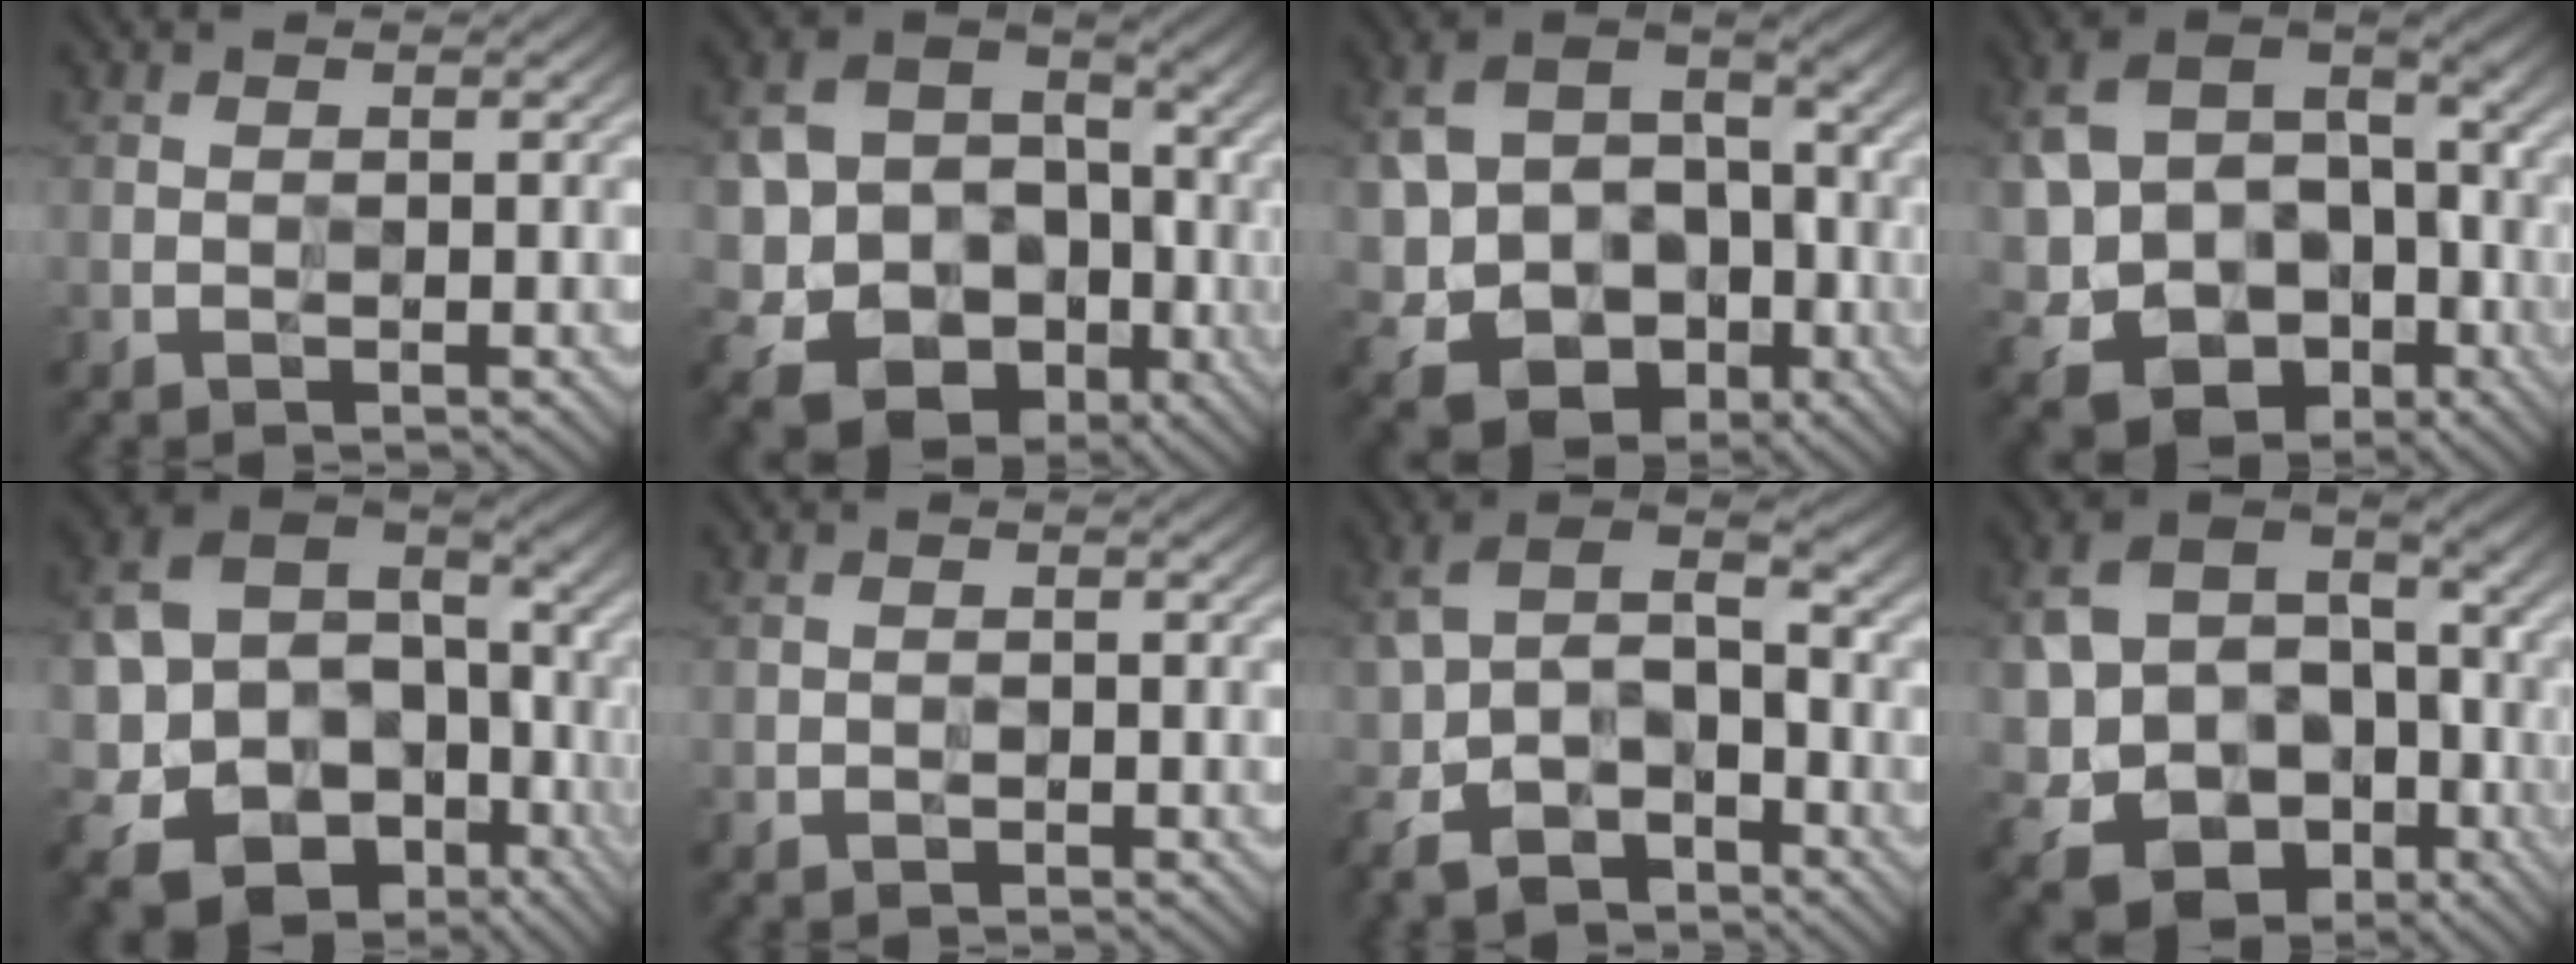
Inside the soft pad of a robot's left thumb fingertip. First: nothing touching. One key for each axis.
{"total": 15.3, "fx": -3.8, "fy": 12.5, "fz": 7.9, "tx": -0.164, "ty": -0.027, "tz": -0.080}
{"total": 14.7, "fx": -3.8, "fy": 11.4, "fz": 8.4, "tx": -0.183, "ty": -0.023, "tz": -0.062}
{"total": 16.0, "fx": -4.1, "fy": 12.4, "fz": 9.3, "tx": -0.206, "ty": -0.021, "tz": -0.060}
{"total": 18.9, "fx": -5.6, "fy": 15.2, "fz": 9.7, "tx": -0.210, "ty": -0.033, "tz": -0.072}
{"total": 0.8, "fx": -0.5, "fy": 0.5, "fz": 0.3, "tx": -0.004, "ty": -0.001, "tz": -0.010}
{"total": 12.0, "fx": -5.7, "fy": 7.6, "fz": 7.3, "tx": -0.177, "ty": -0.032, "tz": -0.106}
{"total": 16.5, "fx": -4.6, "fy": 13.1, "fz": 9.0, "tx": -0.191, "ty": -0.026, "tz": -0.073}